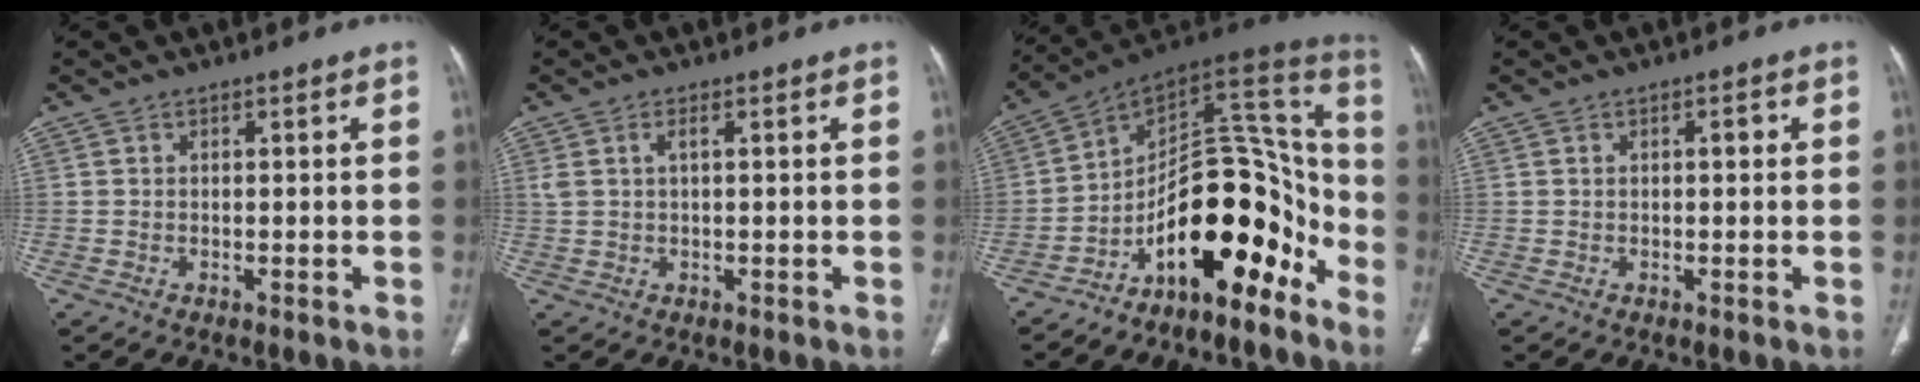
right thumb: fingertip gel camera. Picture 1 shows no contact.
{"total": 2.2, "force": [0.7, 0.8, 1.9], "torque": [-0.050, 0.011, 0.021]}
{"total": 19.2, "force": [-10.8, 8.7, 13.3], "torque": [-0.141, 0.137, -0.174]}
{"total": 1.0, "force": [0.1, 0.4, 0.9], "torque": [-0.010, 0.003, 0.001]}